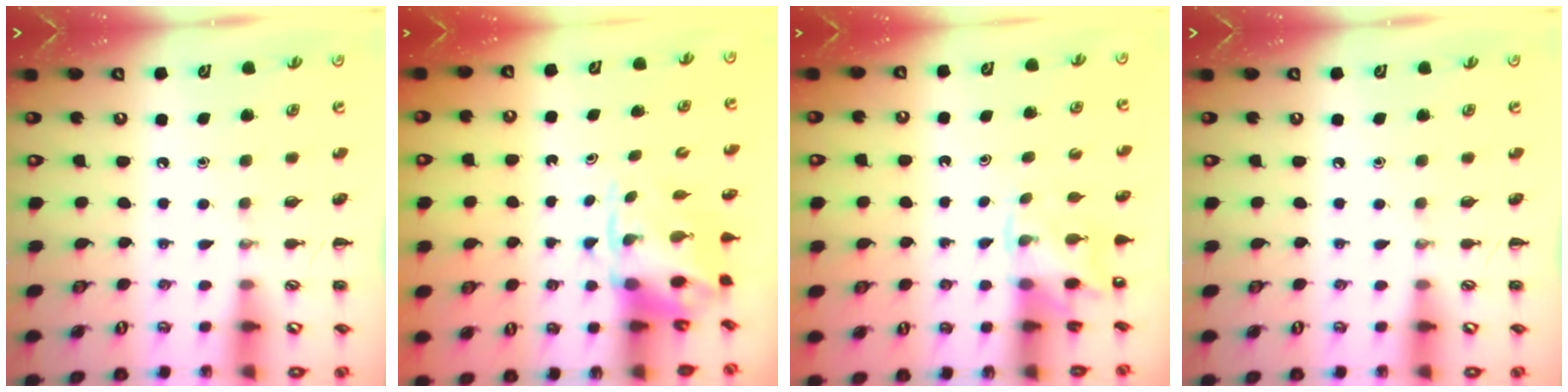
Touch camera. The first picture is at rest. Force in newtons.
{"total": 4.0, "press": 3.9, "slide": 0.9}
{"total": 3.6, "press": 3.4, "slide": 1.3}
{"total": 0.0}